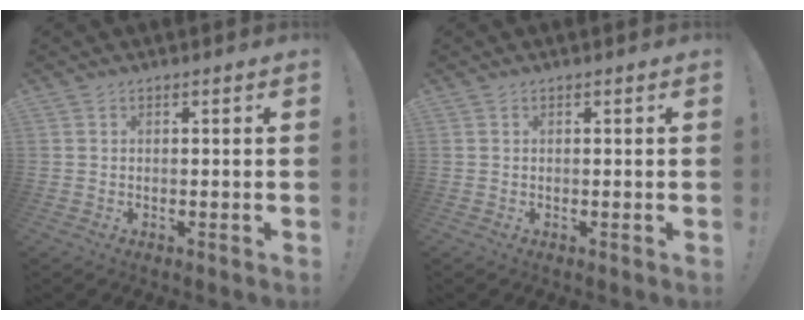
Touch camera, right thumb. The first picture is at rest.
{"total": 0.0}